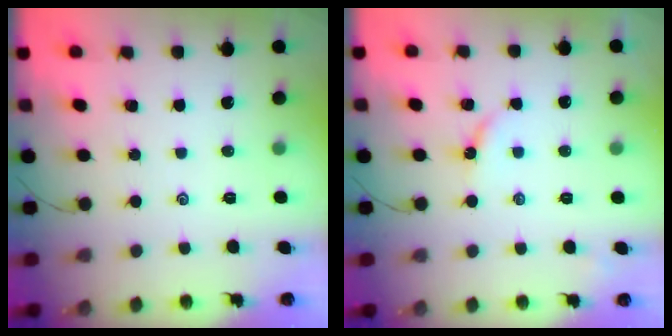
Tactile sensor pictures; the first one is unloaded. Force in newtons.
{"total": 5.8, "press": 5.7, "slide": 0.8}